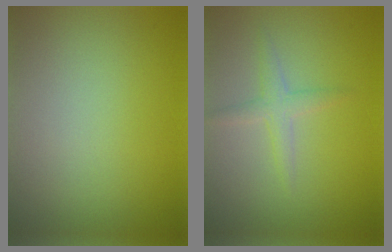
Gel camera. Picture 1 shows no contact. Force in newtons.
{"total": 1.8, "press": 1.8, "slide": 0.0}